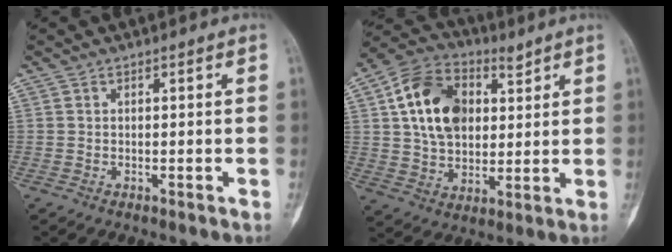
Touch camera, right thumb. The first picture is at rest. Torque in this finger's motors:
{"motor_torque": [-0.69, 2.01, 0.22, -0.02, 0.15]}